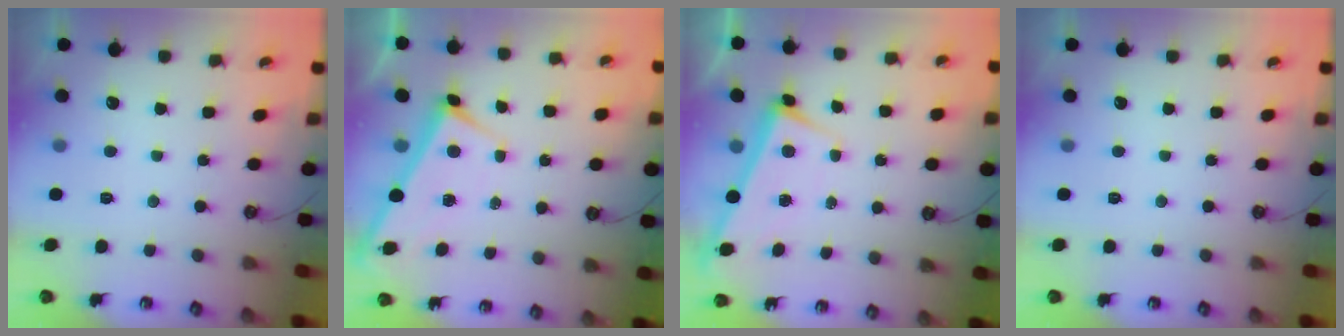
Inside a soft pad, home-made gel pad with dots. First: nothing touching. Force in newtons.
{"total": 3.0, "press": 3.0, "slide": 0.1}
{"total": 2.9, "press": 2.8, "slide": 0.6}
{"total": 0.0}